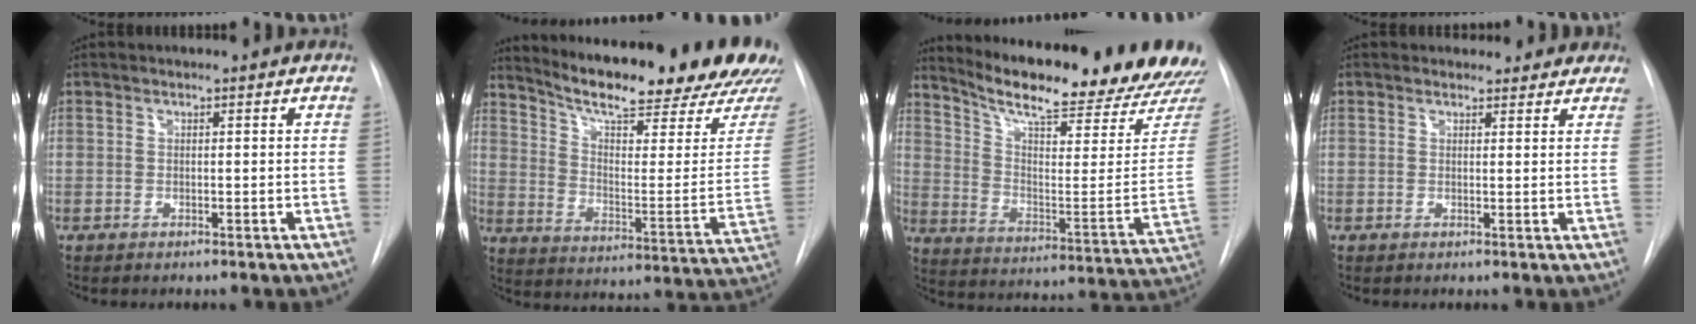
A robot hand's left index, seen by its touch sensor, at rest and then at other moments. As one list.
[{"total": 25.8, "force": [22.8, 2.8, 11.8], "torque": [-0.184, -0.096, 0.293]}, {"total": 26.0, "force": [23.2, 2.6, 11.4], "torque": [-0.180, -0.101, 0.303]}, {"total": 4.1, "force": [3.6, 2.0, 0.1], "torque": [0.016, -0.002, 0.026]}]